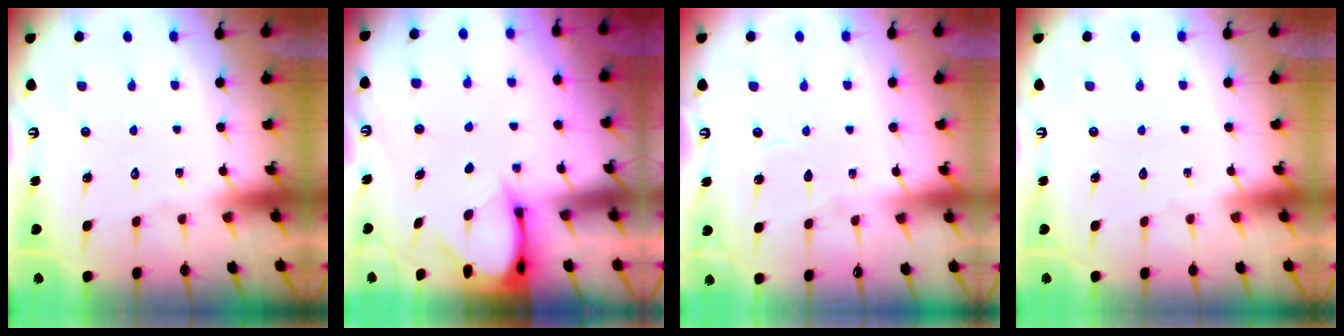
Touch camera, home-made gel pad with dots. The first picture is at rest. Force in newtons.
{"total": 3.3, "press": 3.3, "slide": 0.3}
{"total": 2.5, "press": 2.5, "slide": 0.2}
{"total": 0.0}